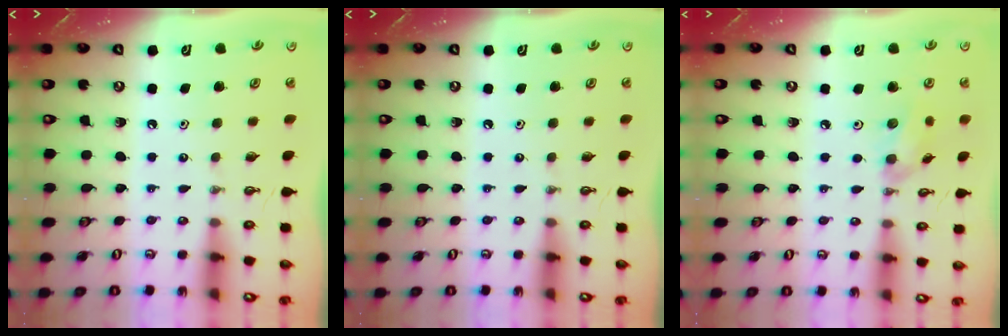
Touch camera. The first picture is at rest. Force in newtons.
{"total": 0.0}
{"total": 8.9, "press": 8.6, "slide": 2.3}